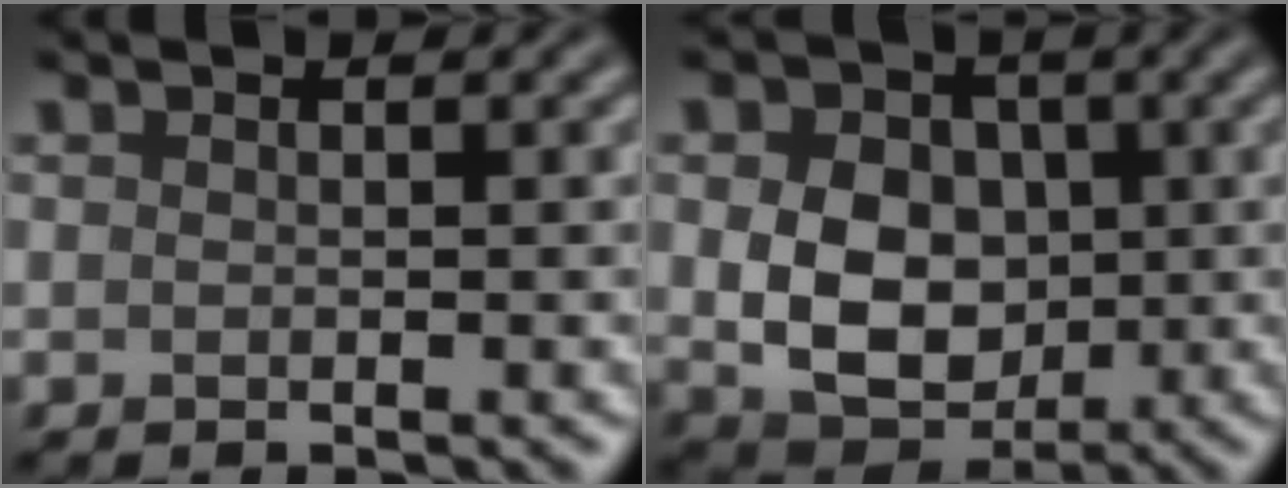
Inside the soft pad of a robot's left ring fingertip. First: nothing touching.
{"total": 7.6, "force": [0.2, 5.9, 4.8], "torque": [-0.083, -0.011, 0.004]}